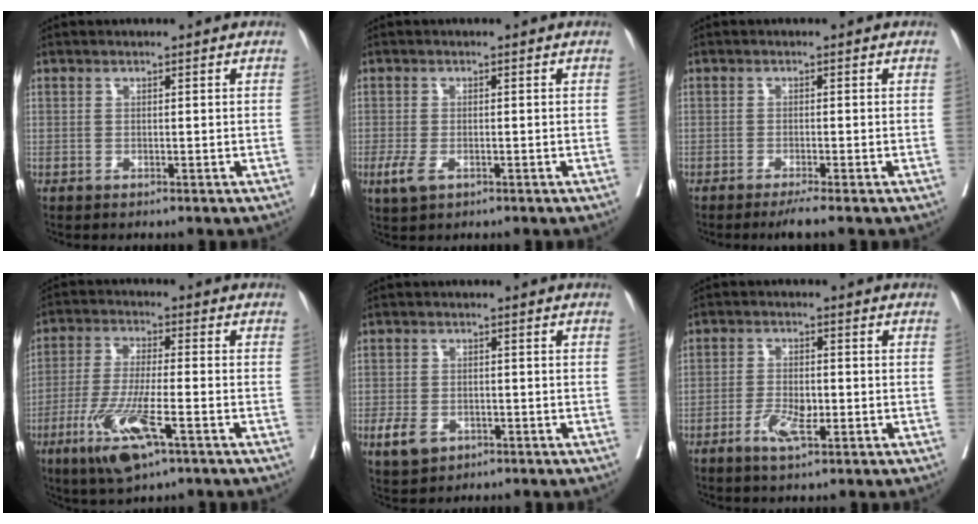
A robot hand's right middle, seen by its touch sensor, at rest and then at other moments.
{"total": 3.1, "force": [-1.3, 1.5, 2.4], "torque": [-0.058, -0.005, -0.022]}
{"total": 2.3, "force": [-1.8, -0.6, 1.3], "torque": [-0.027, -0.005, -0.034]}
{"total": 11.4, "force": [-5.3, 1.6, 9.9], "torque": [-0.201, -0.026, -0.095]}
{"total": 4.8, "force": [-2.3, 3.3, 2.5], "torque": [-0.049, -0.003, -0.032]}
{"total": 4.5, "force": [-1.9, 1.4, 3.8], "torque": [-0.074, 0.000, -0.032]}